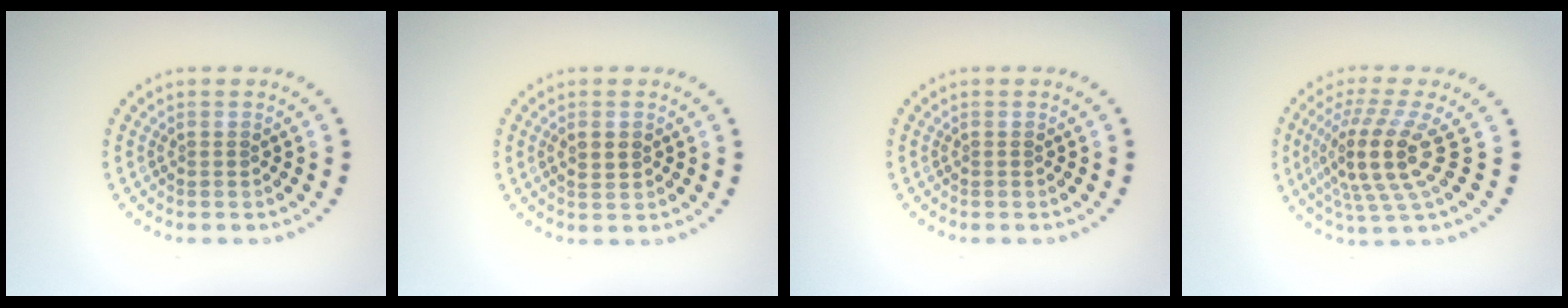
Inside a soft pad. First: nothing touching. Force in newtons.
{"total": 1.3, "press": 1.2, "slide": 0.2}
{"total": 0.0}
{"total": 5.2, "press": 3.9, "slide": 3.6}